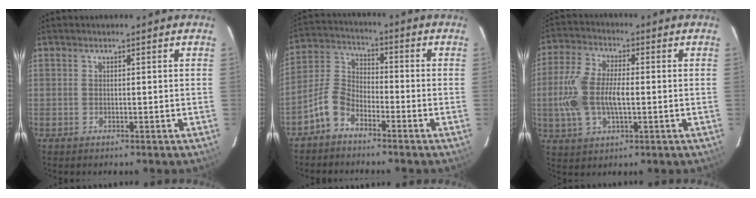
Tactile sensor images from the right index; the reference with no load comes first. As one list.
[{"total": 6.8, "force": [-4.6, 3.5, 3.4], "torque": [-0.080, 0.022, -0.100]}, {"total": 11.9, "force": [-1.0, 5.9, 10.2], "torque": [-0.223, 0.006, -0.019]}]